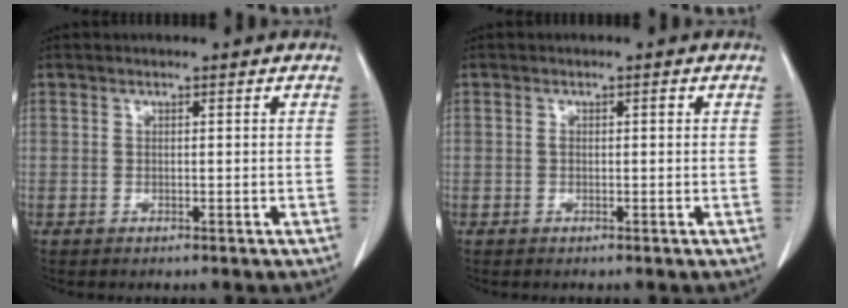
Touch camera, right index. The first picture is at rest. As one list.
[{"total": 1.0, "force": [0.1, 0.4, 0.9], "torque": [-0.016, 0.007, 0.004]}]